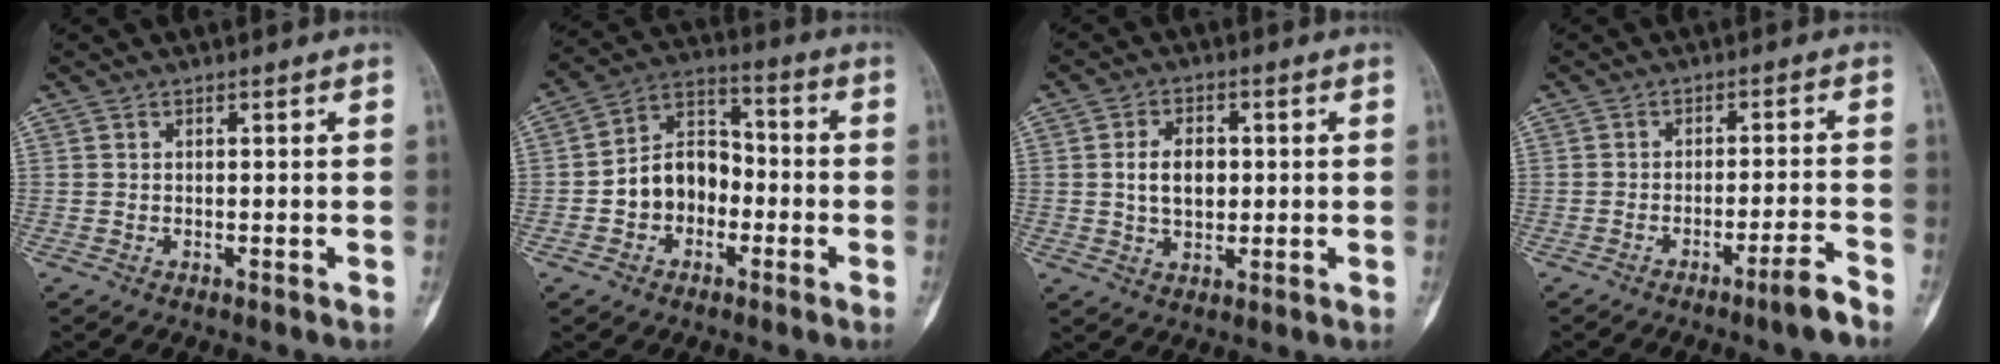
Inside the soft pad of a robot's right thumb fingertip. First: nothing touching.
{"total": 11.0, "force": [-2.4, 8.4, 6.7], "torque": [-0.083, 0.047, -0.052]}
{"total": 6.8, "force": [0.5, 4.5, 5.0], "torque": [-0.071, 0.002, 0.010]}
{"total": 4.8, "force": [-3.6, -0.3, 3.2], "torque": [-0.051, 0.026, -0.057]}